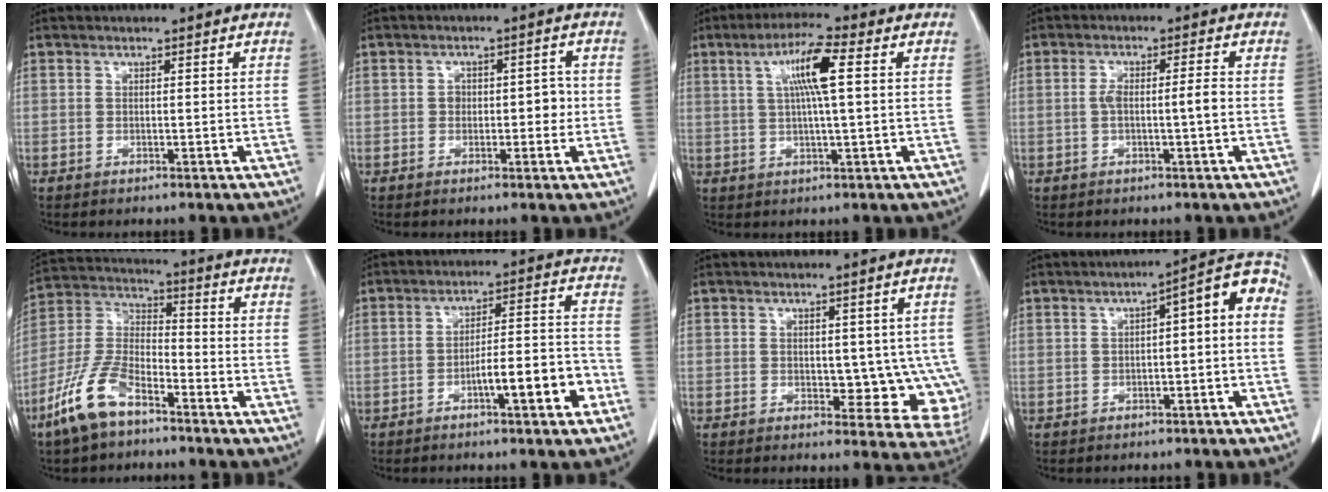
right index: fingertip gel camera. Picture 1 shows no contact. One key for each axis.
{"total": 3.6, "fx": -0.3, "fy": 2.3, "fz": 2.8, "tx": -0.029, "ty": 0.012, "tz": -0.003}
{"total": 7.7, "fx": 2.0, "fy": 0.2, "fz": 7.4, "tx": -0.136, "ty": 0.009, "tz": 0.035}
{"total": 3.8, "fx": -0.5, "fy": 0.4, "fz": 3.8, "tx": -0.073, "ty": 0.011, "tz": -0.005}
{"total": 11.3, "fx": -7.5, "fy": 4.1, "fz": 7.3, "tx": -0.172, "ty": -0.004, "tz": -0.152}
{"total": 8.6, "fx": -4.1, "fy": 1.1, "fz": 7.5, "tx": -0.112, "ty": 0.022, "tz": -0.056}
{"total": 7.7, "fx": -0.4, "fy": 4.9, "fz": 5.9, "tx": -0.038, "ty": 0.006, "tz": 0.008}
{"total": 7.5, "fx": -0.5, "fy": 2.0, "fz": 7.2, "tx": -0.091, "ty": 0.036, "tz": -0.010}